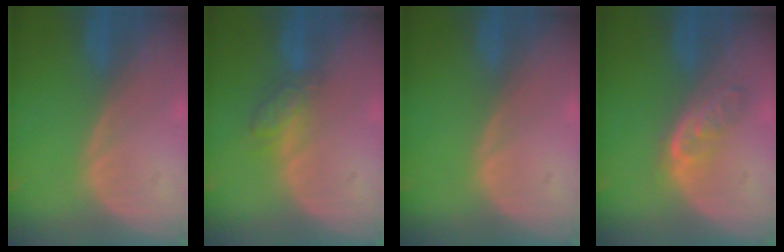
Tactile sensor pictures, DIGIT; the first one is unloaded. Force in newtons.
{"total": 4.7, "press": 4.2, "slide": 2.1}
{"total": 0.0}
{"total": 4.9, "press": 4.3, "slide": 2.2}